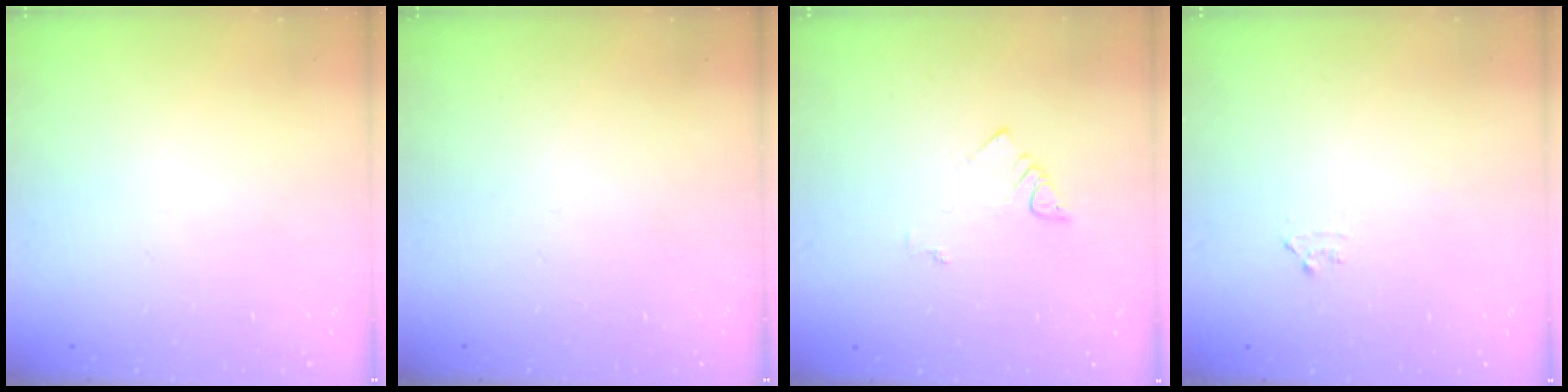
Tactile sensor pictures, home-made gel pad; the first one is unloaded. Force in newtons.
{"total": 0.0}
{"total": 2.1, "press": 2.1, "slide": 0.4}
{"total": 4.6, "press": 4.5, "slide": 0.5}